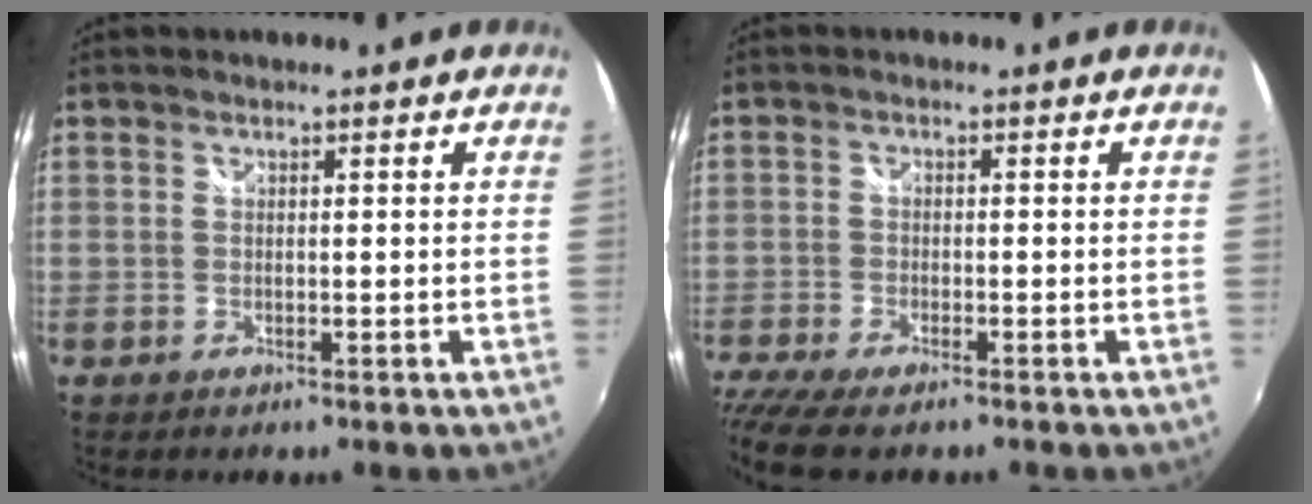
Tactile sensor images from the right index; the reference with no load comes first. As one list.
[{"total": 8.3, "force": [-6.7, 1.9, 4.4], "torque": [-0.118, -0.038, -0.126]}]